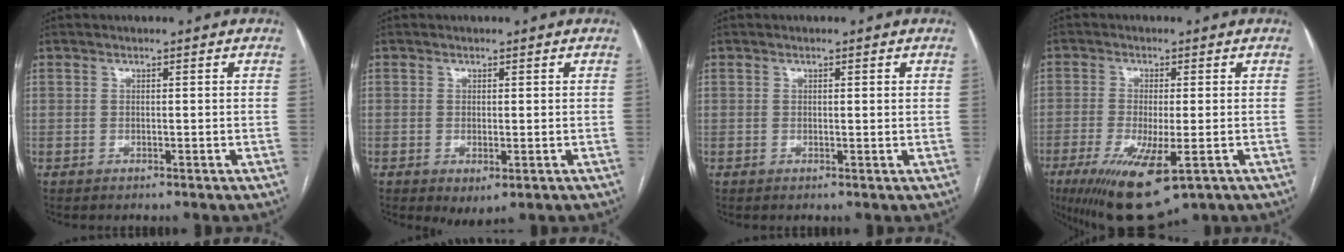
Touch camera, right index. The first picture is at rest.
{"total": 2.6, "force": [-0.9, 1.1, 2.2], "torque": [-0.034, -0.008, -0.002]}
{"total": 1.0, "force": [0.4, 0.2, 0.9], "torque": [-0.017, 0.000, 0.005]}
{"total": 12.6, "force": [-6.3, 3.3, 10.4], "torque": [-0.187, -0.035, -0.096]}